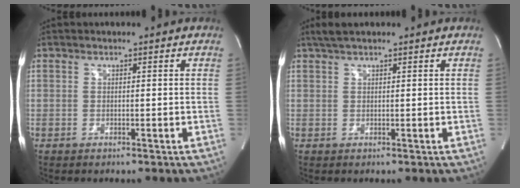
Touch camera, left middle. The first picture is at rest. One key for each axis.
{"total": 2.9, "fx": 2.3, "fy": 0.5, "fz": 1.7, "tx": -0.036, "ty": 0.021, "tz": 0.044}